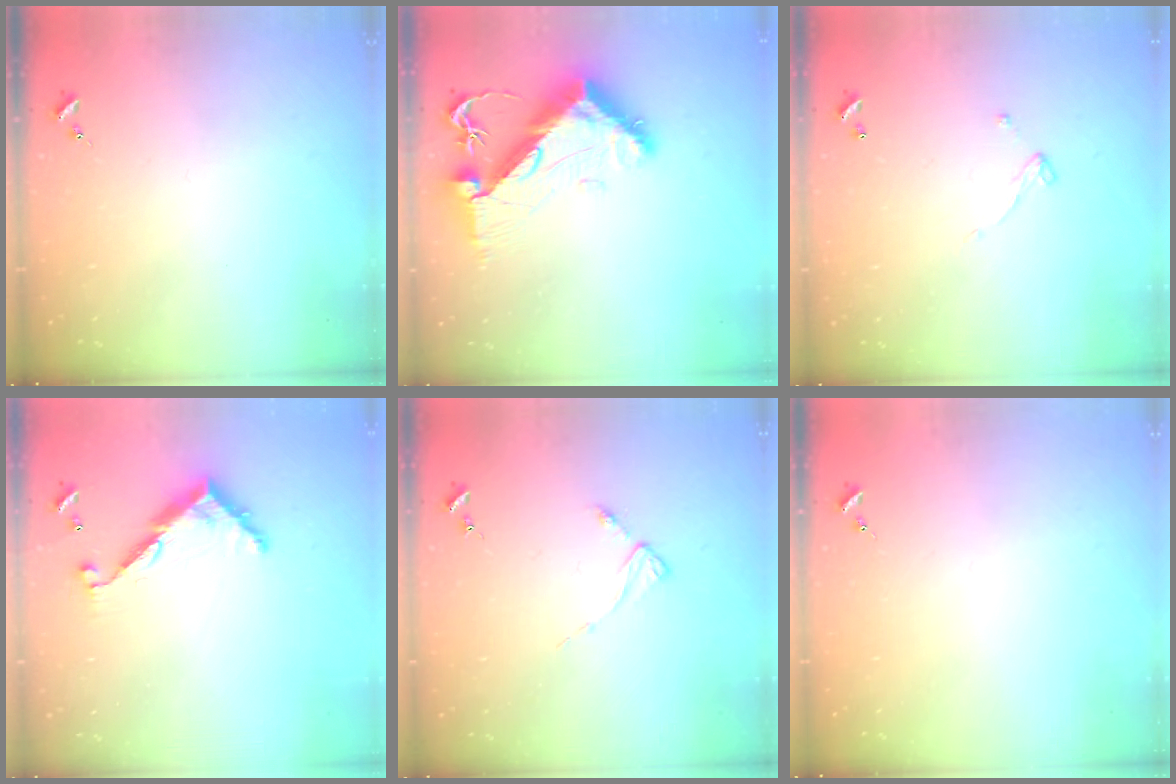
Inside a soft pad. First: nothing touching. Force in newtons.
{"total": 11.4, "press": 11.4, "slide": 1.2}
{"total": 4.9, "press": 4.9, "slide": 0.1}
{"total": 9.2, "press": 9.2, "slide": 0.6}
{"total": 2.7, "press": 2.7, "slide": 0.3}
{"total": 0.0}